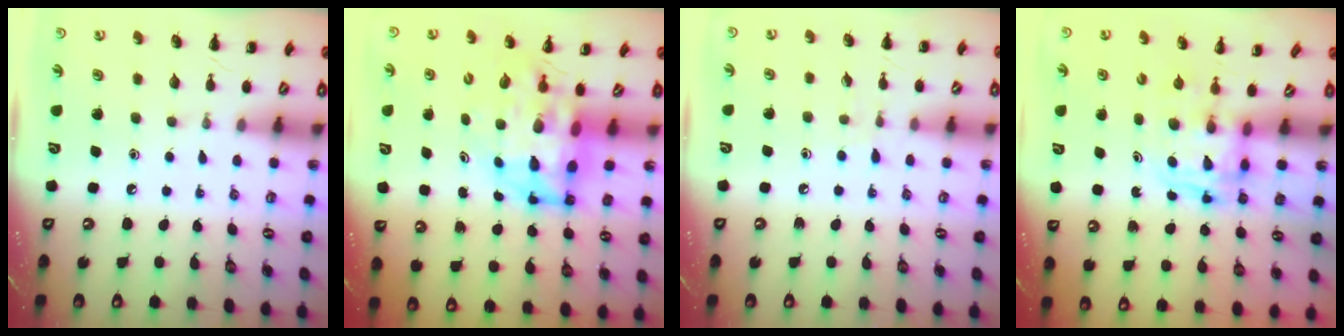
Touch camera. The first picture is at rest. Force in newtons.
{"total": 8.2, "press": 7.8, "slide": 2.5}
{"total": 5.2, "press": 4.8, "slide": 2.2}
{"total": 2.6, "press": 2.6, "slide": 0.2}